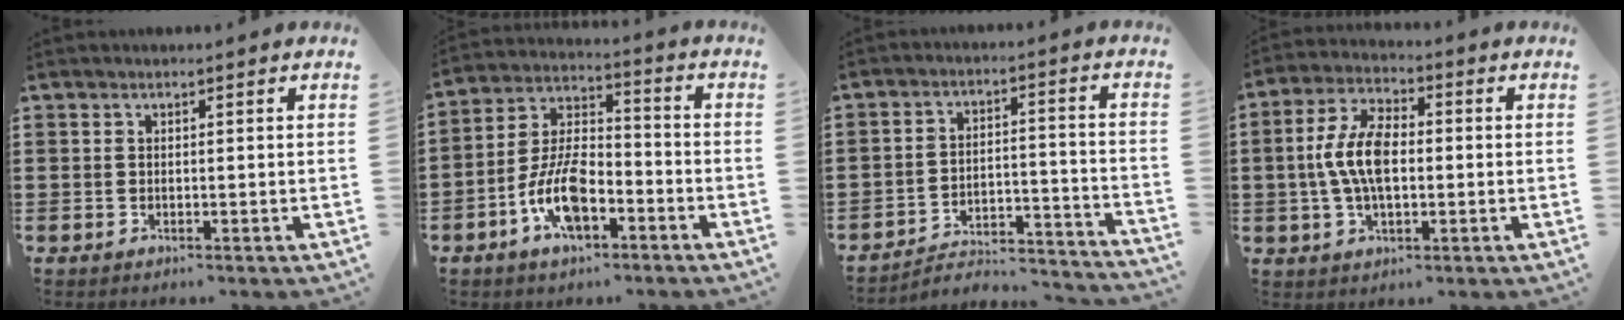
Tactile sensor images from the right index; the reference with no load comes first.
{"total": 9.8, "force": [-3.9, 4.6, 7.6], "torque": [-0.172, 0.003, -0.076]}
{"total": 3.3, "force": [-2.9, 1.0, 1.1], "torque": [-0.027, -0.002, -0.067]}
{"total": 8.3, "force": [-0.1, 4.1, 7.2], "torque": [-0.161, 0.005, -0.008]}